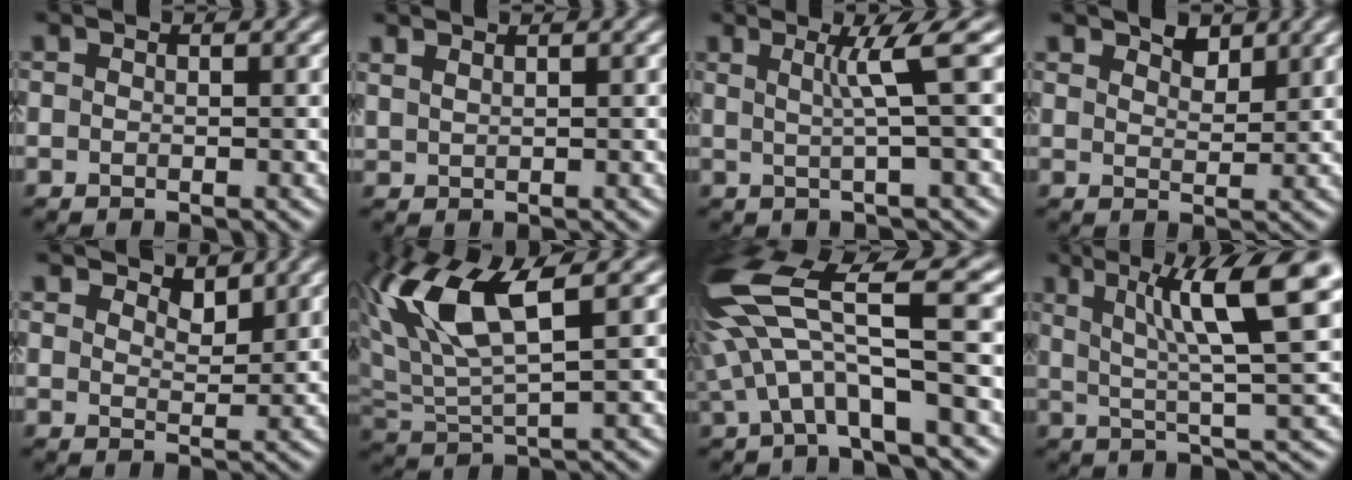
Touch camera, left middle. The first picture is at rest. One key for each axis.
{"total": 1.4, "fx": 1.3, "fy": 0.4, "fz": 0.4, "tx": -0.006, "ty": 0.002, "tz": 0.022}
{"total": 3.3, "fx": 1.0, "fy": 0.2, "fz": 3.1, "tx": -0.050, "ty": 0.011, "tz": 0.018}
{"total": 2.4, "fx": 2.2, "fy": 0.8, "fz": 0.7, "tx": -0.008, "ty": 0.008, "tz": 0.030}
{"total": 1.9, "fx": 1.8, "fy": 0.4, "fz": 0.3, "tx": -0.008, "ty": 0.003, "tz": 0.031}
{"total": 8.2, "fx": 4.0, "fy": 2.5, "fz": 6.7, "tx": -0.147, "ty": 0.015, "tz": 0.076}
{"total": 9.4, "fx": 1.4, "fy": 3.2, "fz": 8.7, "tx": -0.167, "ty": 0.013, "tz": 0.016}
{"total": 9.3, "fx": 4.1, "fy": 1.6, "fz": 8.2, "tx": -0.118, "ty": 0.020, "tz": 0.067}